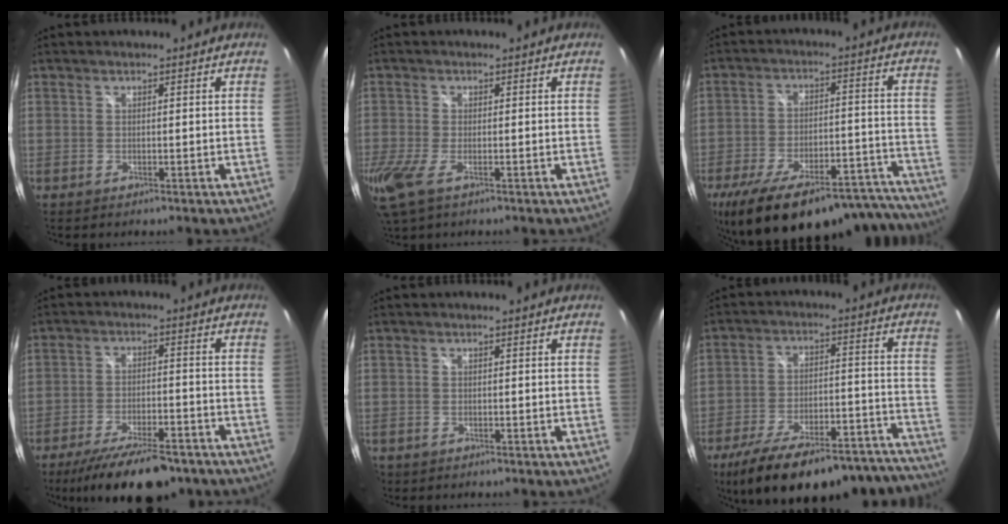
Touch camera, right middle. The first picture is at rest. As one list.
[{"total": 7.6, "force": [-3.7, 2.9, 5.9], "torque": [-0.137, -0.031, -0.070]}, {"total": 29.9, "force": [-24.9, 8.5, 14.3], "torque": [-0.230, -0.004, -0.334]}, {"total": 15.6, "force": [-12.0, 4.7, 8.8], "torque": [-0.171, -0.030, -0.182]}, {"total": 1.3, "force": [-0.9, 1.0, 0.2], "torque": [-0.009, -0.004, -0.015]}, {"total": 29.4, "force": [-25.3, 7.5, 12.8], "torque": [-0.209, -0.005, -0.339]}]